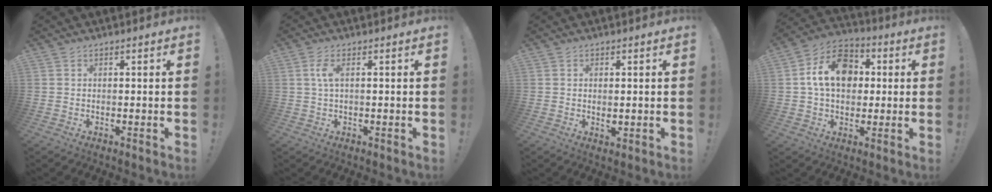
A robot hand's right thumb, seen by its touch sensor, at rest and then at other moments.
{"total": 3.6, "force": [0.7, 1.0, 3.3], "torque": [-0.064, 0.002, 0.012]}
{"total": 1.6, "force": [0.4, 0.9, 1.3], "torque": [-0.011, -0.003, 0.005]}
{"total": 15.2, "force": [3.0, 11.3, 9.7], "torque": [-0.145, 0.010, 0.062]}